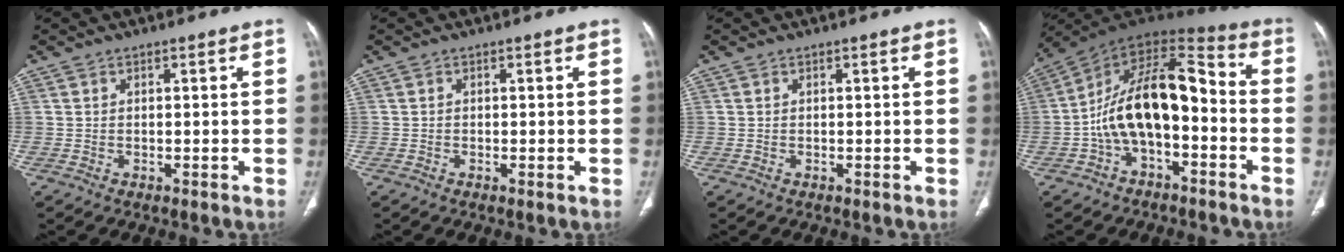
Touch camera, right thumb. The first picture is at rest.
{"total": 0.0}
{"total": 0.0}
{"total": 17.3, "force": [-3.2, 9.2, 14.3], "torque": [-0.222, 0.073, -0.060]}